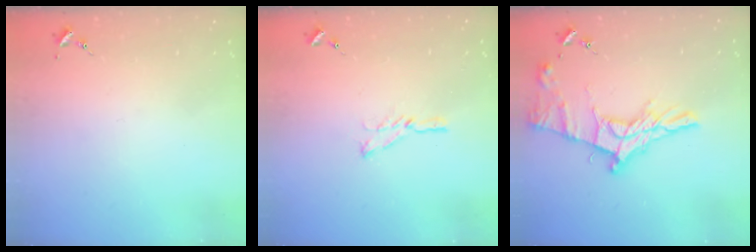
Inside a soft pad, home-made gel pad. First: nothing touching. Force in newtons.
{"total": 6.4, "press": 6.3, "slide": 0.6}
{"total": 16.2, "press": 16.1, "slide": 1.0}